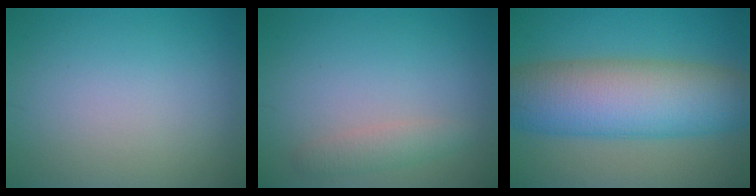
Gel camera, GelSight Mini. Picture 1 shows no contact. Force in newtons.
{"total": 1.7, "press": 1.7, "slide": 0.0}
{"total": 11.2, "press": 11.2, "slide": 0.4}